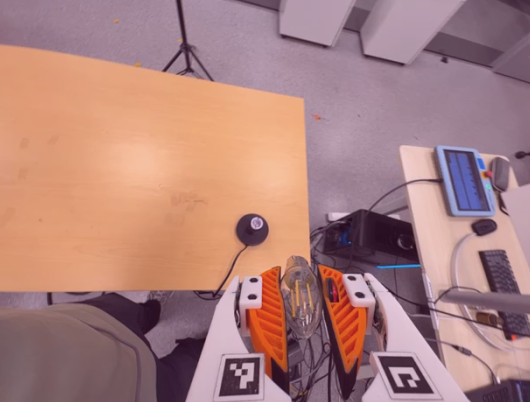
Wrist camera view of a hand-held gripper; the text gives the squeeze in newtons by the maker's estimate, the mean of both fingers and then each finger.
{"total": 17.1, "left": 17.5, "right": 16.6}